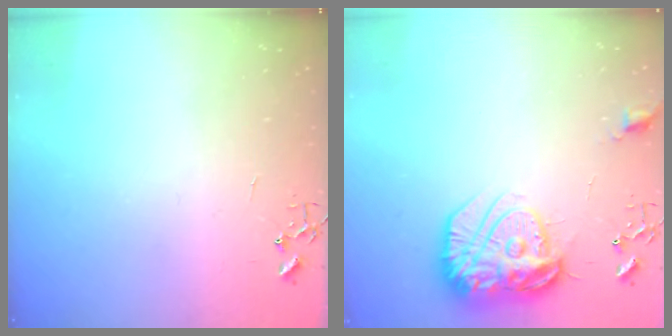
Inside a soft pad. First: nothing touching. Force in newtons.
{"total": 17.7, "press": 17.6, "slide": 1.4}